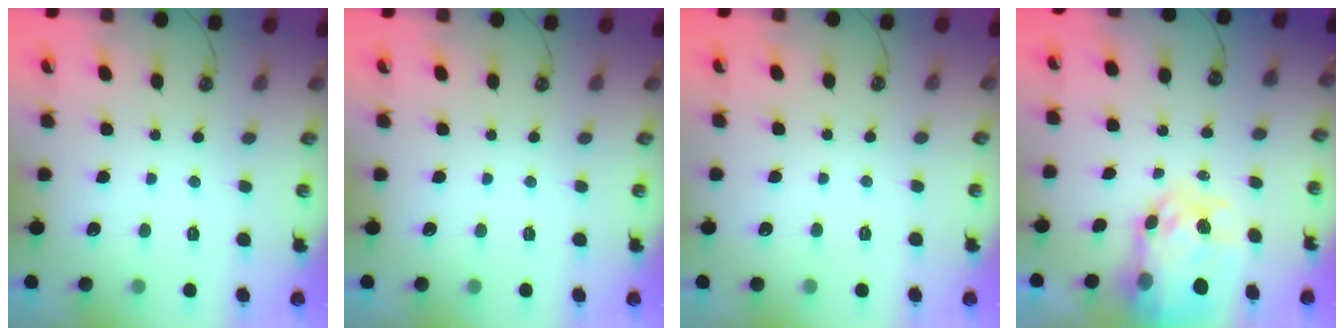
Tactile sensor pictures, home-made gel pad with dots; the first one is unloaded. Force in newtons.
{"total": 0.0}
{"total": 0.0}
{"total": 8.5, "press": 8.5, "slide": 0.7}